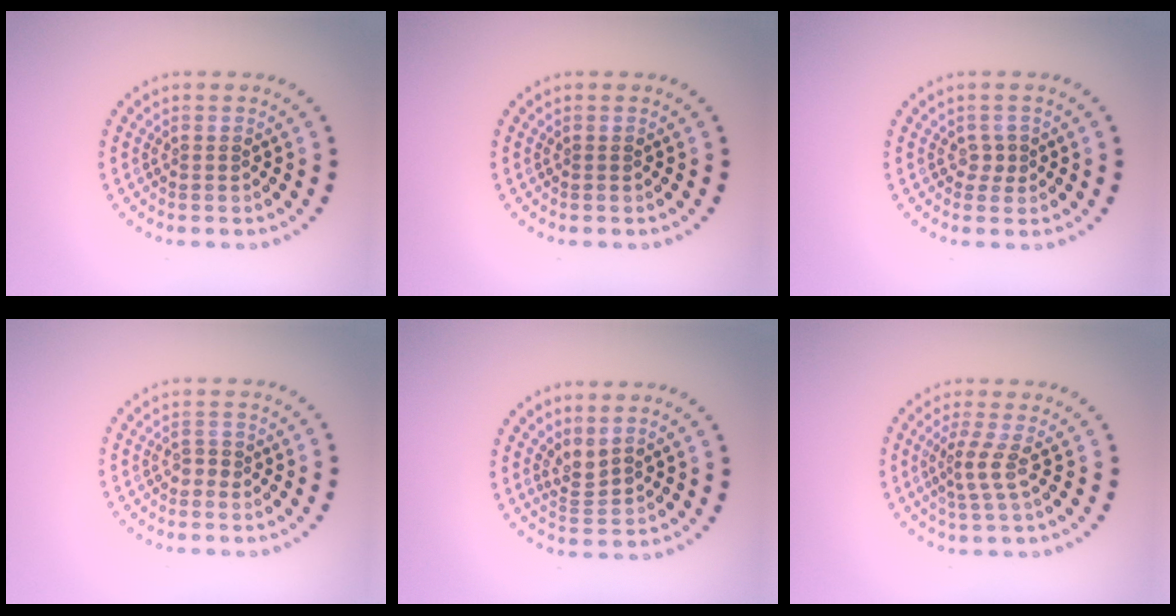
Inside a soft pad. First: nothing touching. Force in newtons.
{"total": 0.0}
{"total": 1.1, "press": 0.9, "slide": 0.6}
{"total": 0.9, "press": 0.8, "slide": 0.5}
{"total": 2.0, "press": 1.4, "slide": 1.4}
{"total": 2.2, "press": 1.6, "slide": 1.6}